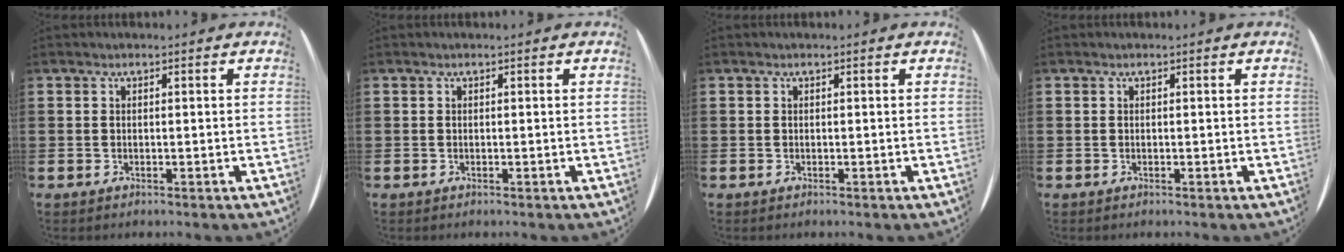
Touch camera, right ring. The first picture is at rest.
{"total": 0.0}
{"total": 0.0}
{"total": 0.0}